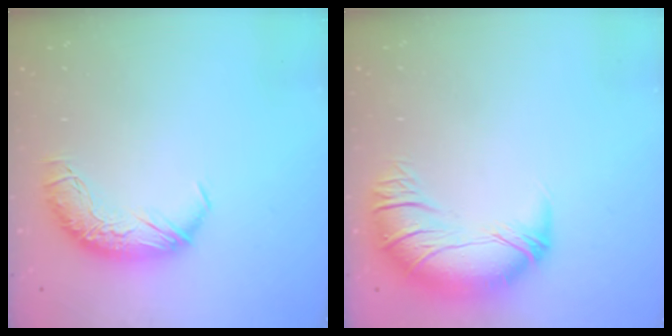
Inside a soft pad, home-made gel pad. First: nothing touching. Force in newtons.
{"total": 2.8, "press": 0.2, "slide": 2.8}